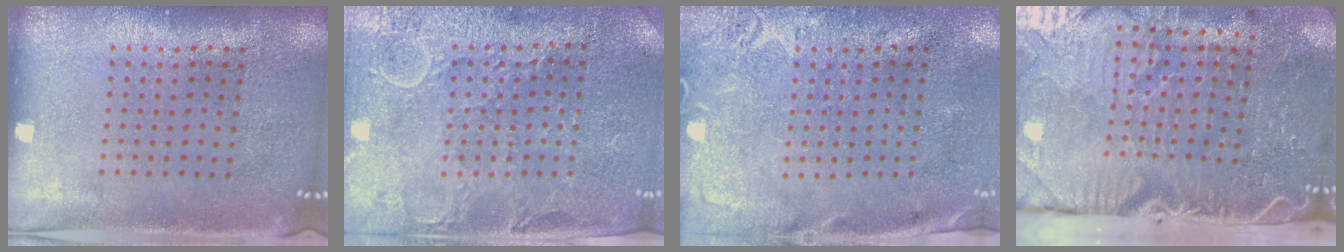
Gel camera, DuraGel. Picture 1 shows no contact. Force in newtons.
{"total": 2.9, "press": 2.9, "slide": 0.4}
{"total": 2.8, "press": 2.2, "slide": 1.8}
{"total": 5.4, "press": 4.4, "slide": 3.2}